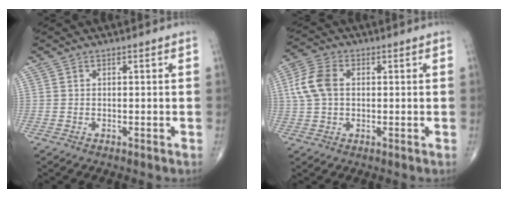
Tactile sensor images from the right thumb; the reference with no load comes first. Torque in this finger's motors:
{"motor_torque": [-0.27, 0.51, 0.72, 0.08, 0.10]}